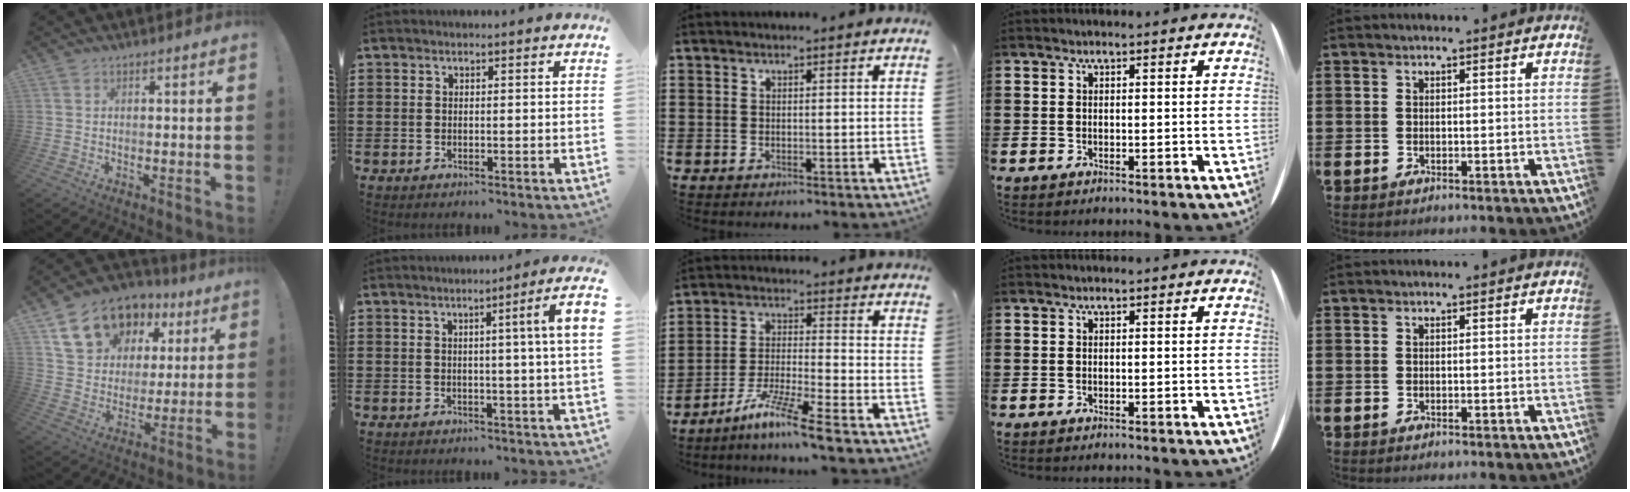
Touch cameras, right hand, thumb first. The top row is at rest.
{"thumb": {"total": 17.4, "force": [9.3, 12.5, 7.8], "torque": [-0.119, -0.040, 0.186]}, "index": {"total": 5.1, "force": [0.9, -0.9, 4.9], "torque": [-0.081, -0.012, 0.008]}, "middle": {"total": 8.0, "force": [-6.4, -0.4, 4.7], "torque": [-0.095, -0.012, -0.125]}}